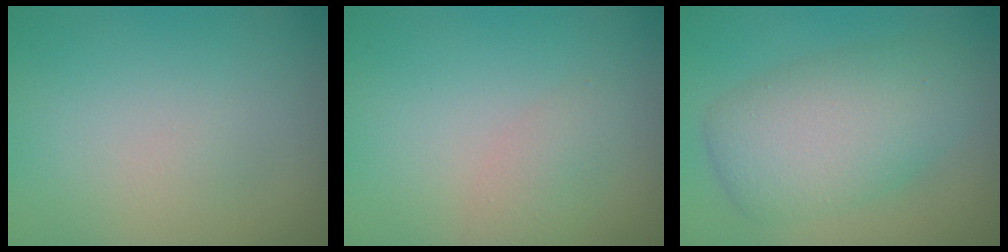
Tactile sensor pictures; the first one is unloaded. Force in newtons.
{"total": 1.8, "press": 1.8, "slide": 0.0}
{"total": 6.1, "press": 6.1, "slide": 0.2}